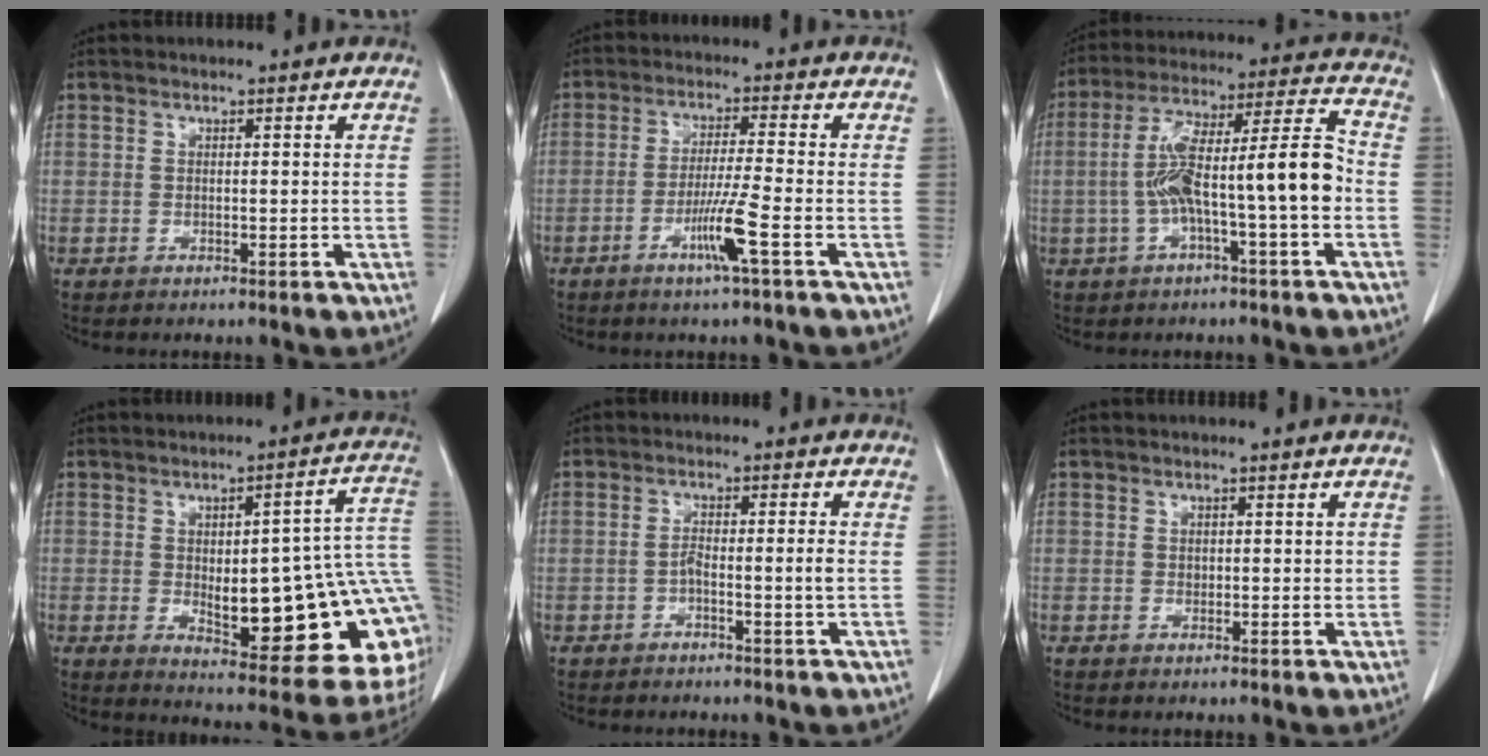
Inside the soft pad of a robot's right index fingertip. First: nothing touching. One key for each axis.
{"total": 6.4, "fx": -2.8, "fy": -1.0, "fz": 5.6, "tx": -0.107, "ty": -0.012, "tz": -0.057}
{"total": 14.1, "fx": -2.6, "fy": 1.3, "fz": 13.8, "tx": -0.244, "ty": 0.038, "tz": -0.042}
{"total": 22.8, "fx": -1.7, "fy": 5.9, "fz": 22.0, "tx": -0.203, "ty": 0.018, "tz": -0.002}
{"total": 2.8, "fx": -1.0, "fy": -0.1, "fz": 2.6, "tx": -0.045, "ty": 0.005, "tz": -0.018}
{"total": 1.0, "fx": 0.2, "fy": 0.8, "fz": 0.6, "tx": -0.007, "ty": 0.000, "tz": 0.003}